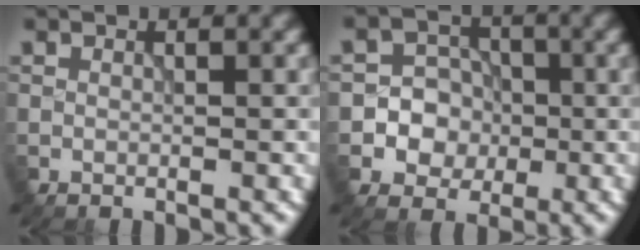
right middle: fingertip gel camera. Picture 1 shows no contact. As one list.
[{"total": 5.0, "force": [-1.0, 4.7, 1.3], "torque": [-0.005, 0.019, -0.038]}]